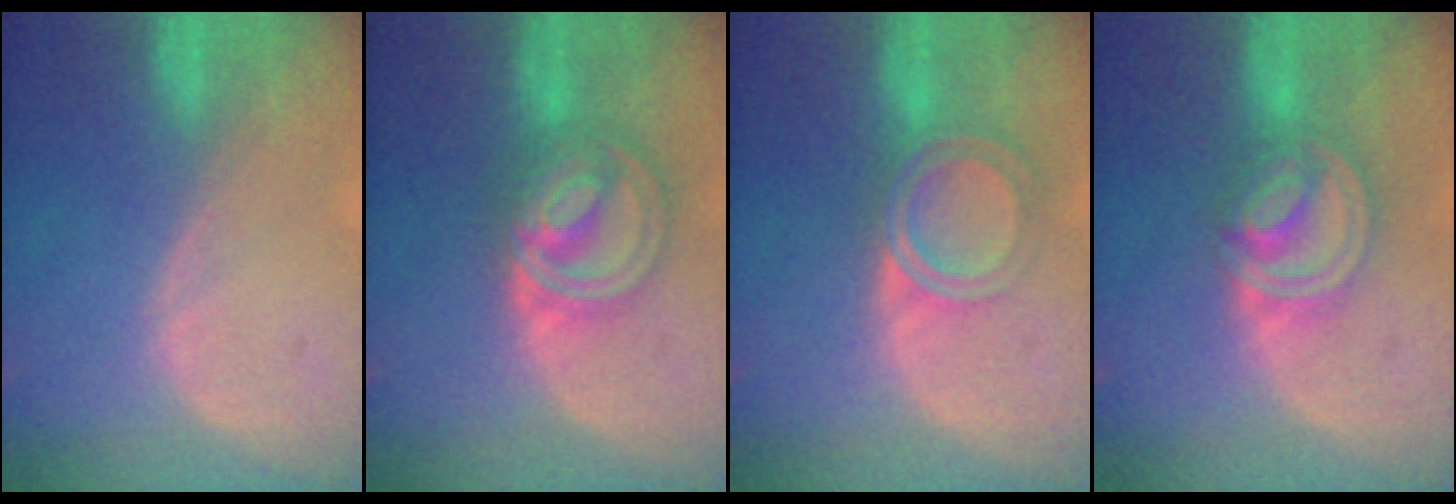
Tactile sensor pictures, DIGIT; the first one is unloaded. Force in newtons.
{"total": 8.0, "press": 8.0, "slide": 0.5}
{"total": 6.4, "press": 5.4, "slide": 3.4}
{"total": 8.2, "press": 6.9, "slide": 4.4}